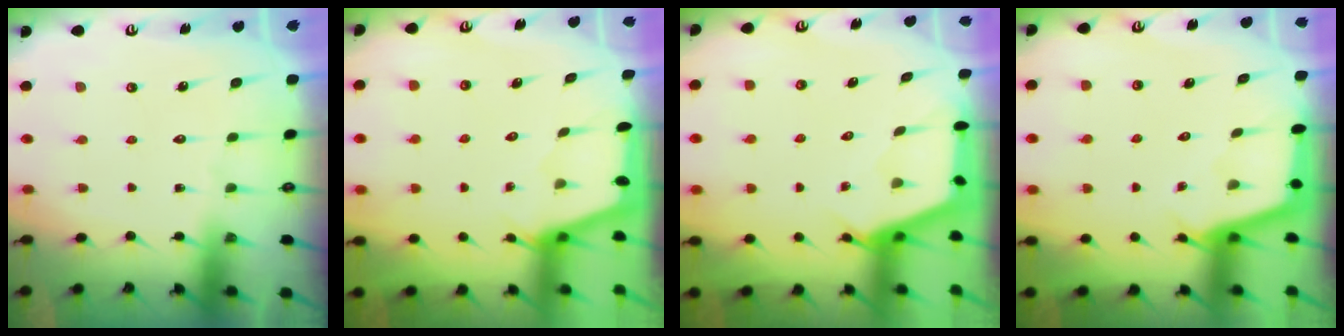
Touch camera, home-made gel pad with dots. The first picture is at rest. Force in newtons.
{"total": 3.4, "press": 3.4, "slide": 0.3}
{"total": 2.5, "press": 2.5, "slide": 0.3}
{"total": 2.9, "press": 2.9, "slide": 0.4}